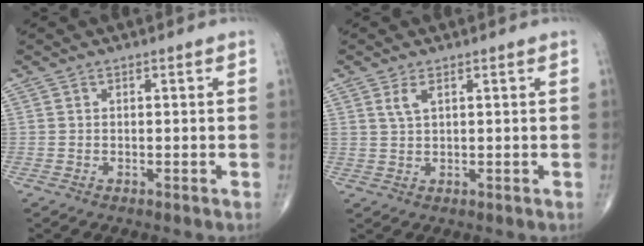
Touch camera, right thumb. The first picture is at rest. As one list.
[{"total": 2.3, "force": [1.2, 0.9, 1.8], "torque": [-0.041, 0.000, 0.031]}]